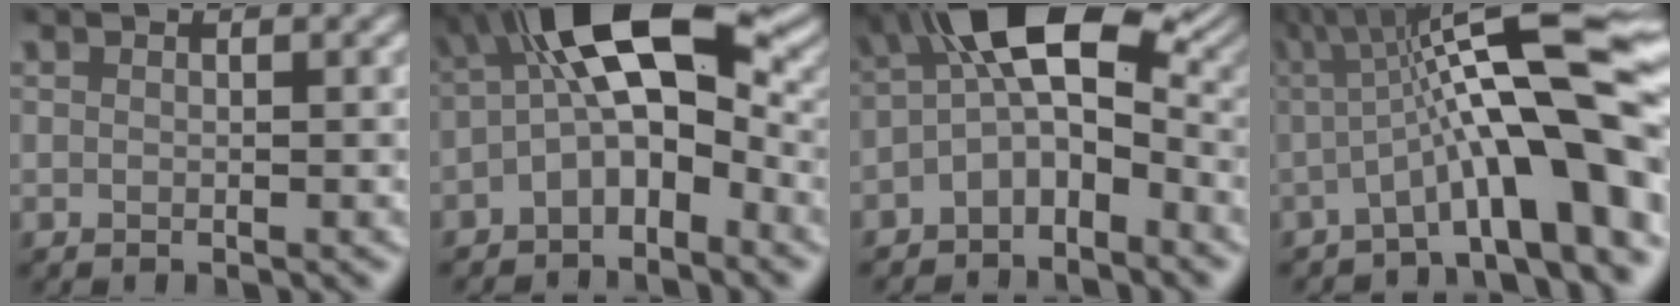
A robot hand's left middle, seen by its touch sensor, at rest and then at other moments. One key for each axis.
{"total": 9.8, "fx": -0.5, "fy": 5.0, "fz": 8.5, "tx": -0.132, "ty": 0.027, "tz": -0.031}
{"total": 8.6, "fx": -1.0, "fy": 4.7, "fz": 7.1, "tx": -0.112, "ty": 0.016, "tz": -0.035}
{"total": 13.3, "fx": -0.9, "fy": 2.7, "fz": 13.0, "tx": -0.187, "ty": 0.032, "tz": -0.022}